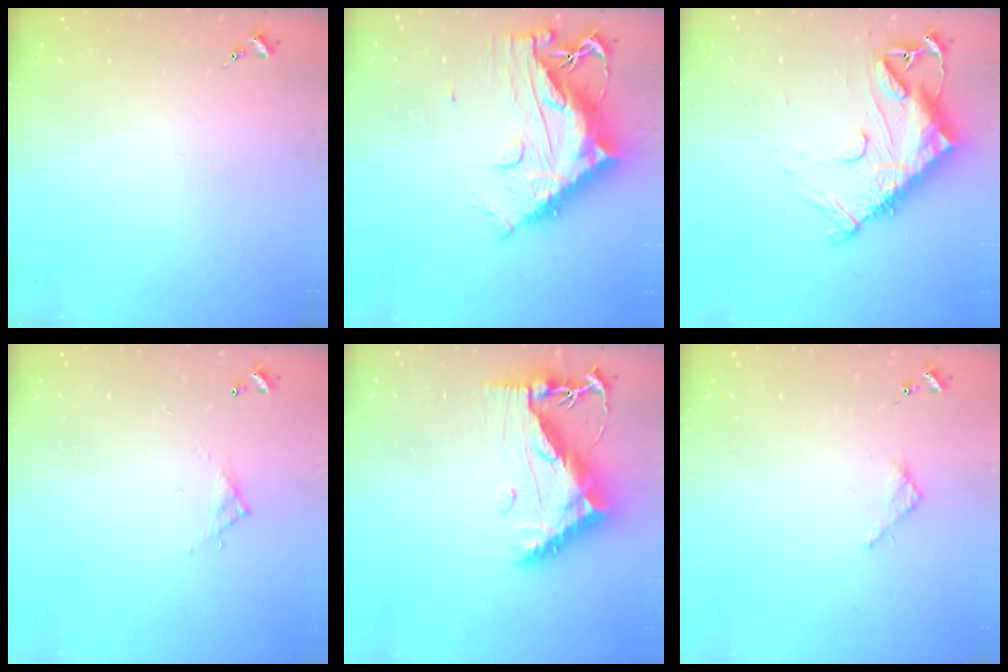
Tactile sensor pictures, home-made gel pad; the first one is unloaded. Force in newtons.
{"total": 16.4, "press": 16.3, "slide": 1.5}
{"total": 14.6, "press": 14.5, "slide": 1.1}
{"total": 4.2, "press": 4.2, "slide": 0.2}
{"total": 13.2, "press": 13.2, "slide": 1.2}
{"total": 2.7, "press": 2.7, "slide": 0.2}